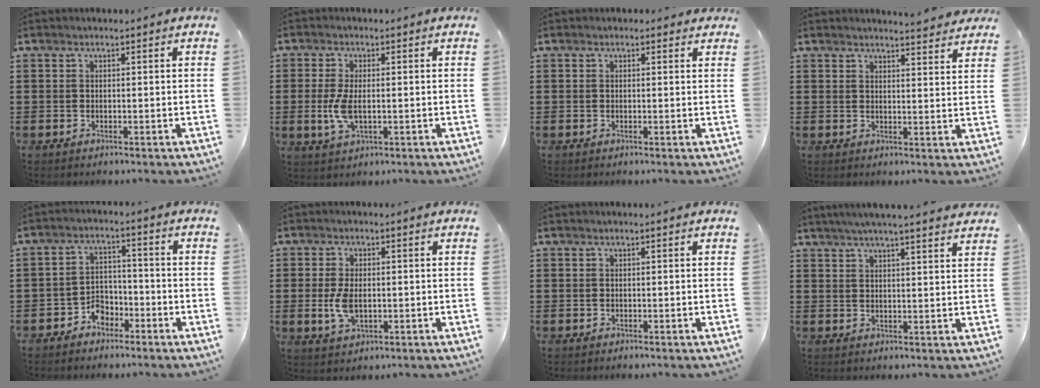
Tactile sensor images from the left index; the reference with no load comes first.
{"total": 4.8, "force": [-0.4, 2.0, 4.3], "torque": [-0.105, -0.008, -0.014]}
{"total": 0.6, "force": [0.3, 0.4, 0.3], "torque": [0.001, 0.003, 0.003]}
{"total": 3.4, "force": [3.4, -0.1, 0.5], "torque": [-0.012, -0.017, 0.061]}
{"total": 3.8, "force": [-3.1, 2.1, 0.9], "torque": [-0.023, 0.011, -0.064]}
{"total": 4.8, "force": [-0.4, 2.5, 4.1], "torque": [-0.096, -0.002, -0.011]}
{"total": 0.0}
{"total": 4.1, "force": [3.8, -0.6, 1.6], "torque": [-0.041, -0.010, 0.067]}